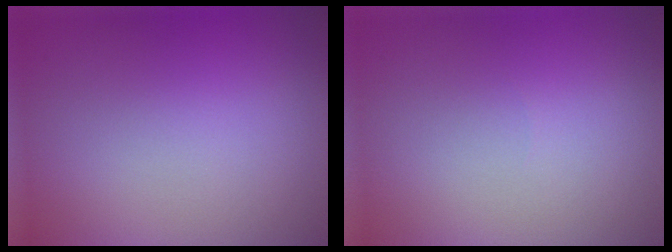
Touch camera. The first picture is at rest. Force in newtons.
{"total": 0.0}